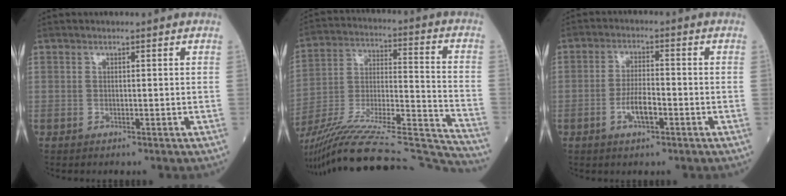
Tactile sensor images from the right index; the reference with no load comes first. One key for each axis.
{"total": 33.9, "fx": -31.4, "fy": 1.3, "fz": 12.7, "tx": -0.186, "ty": -0.032, "tz": -0.472}
{"total": 5.5, "fx": -2.1, "fy": 1.7, "fz": 4.8, "tx": -0.094, "ty": 0.005, "tz": -0.036}